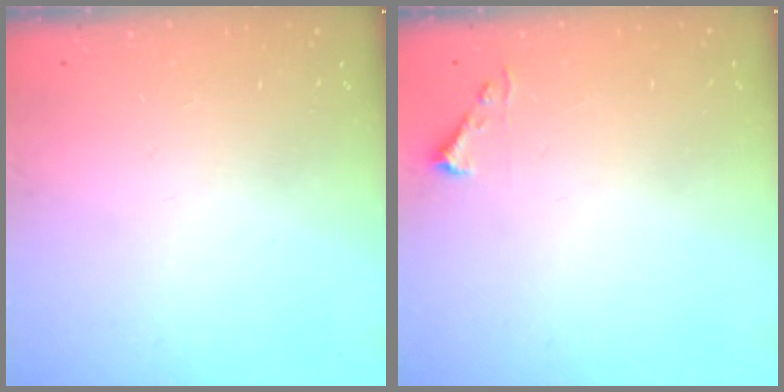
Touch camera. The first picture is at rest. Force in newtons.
{"total": 3.7, "press": 3.7, "slide": 0.4}